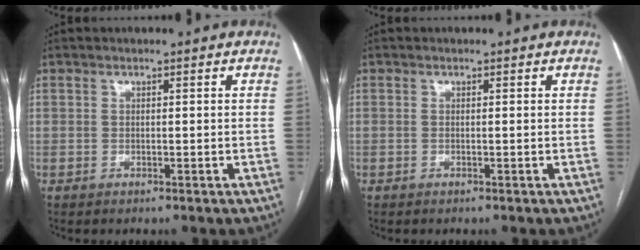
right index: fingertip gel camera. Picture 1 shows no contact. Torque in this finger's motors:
{"motor_torque": [0.17, 0.11, 0.05, 0.01]}